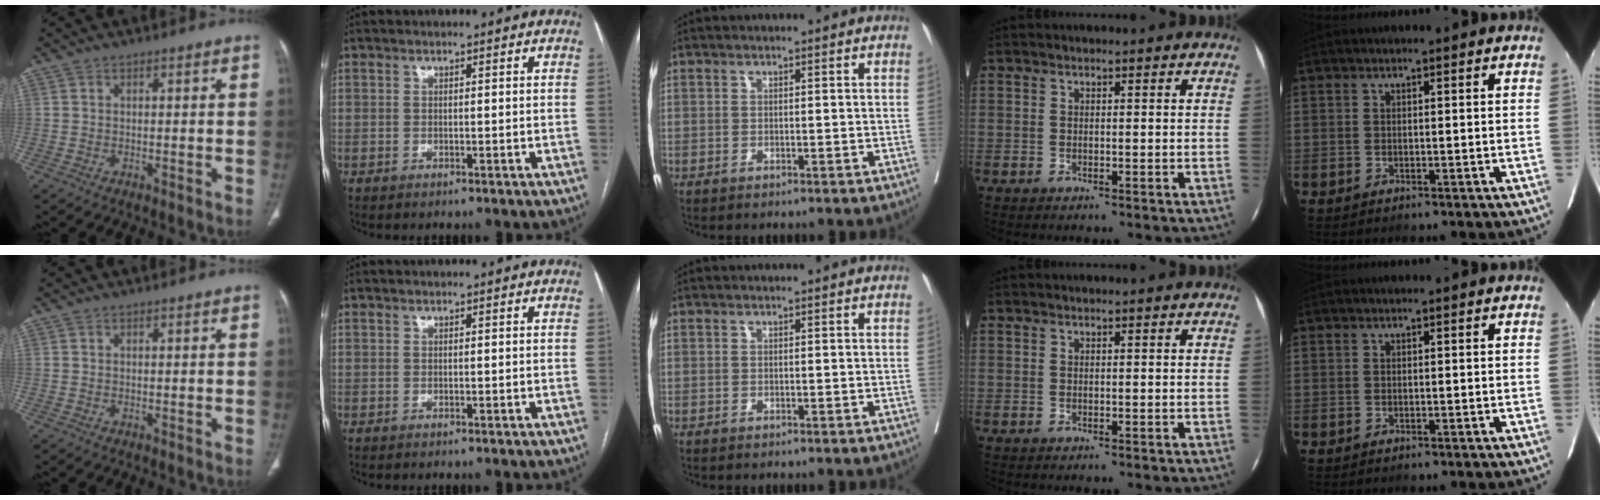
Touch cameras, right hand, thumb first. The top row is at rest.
{}